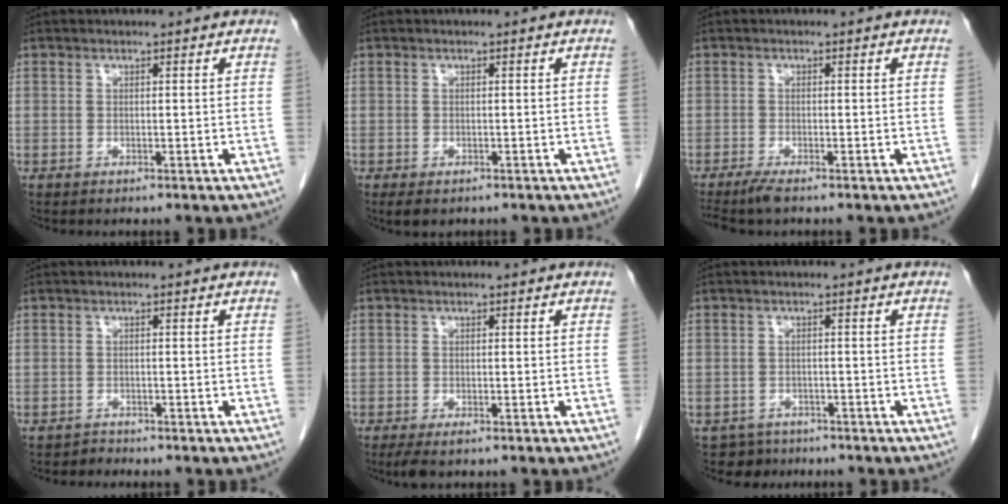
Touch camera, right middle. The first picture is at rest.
{"total": 2.5, "force": [-1.7, 1.3, 1.3], "torque": [-0.015, -0.003, -0.019]}
{"total": 2.9, "force": [-2.3, 0.0, 1.8], "torque": [-0.035, -0.009, -0.046]}
{"total": 1.0, "force": [-0.9, 0.2, -0.4], "torque": [0.005, -0.004, -0.016]}
{"total": 2.3, "force": [-1.5, 0.6, 1.6], "torque": [-0.030, -0.007, -0.025]}
{"total": 3.1, "force": [-2.4, 1.8, -0.7], "torque": [0.010, 0.005, -0.038]}